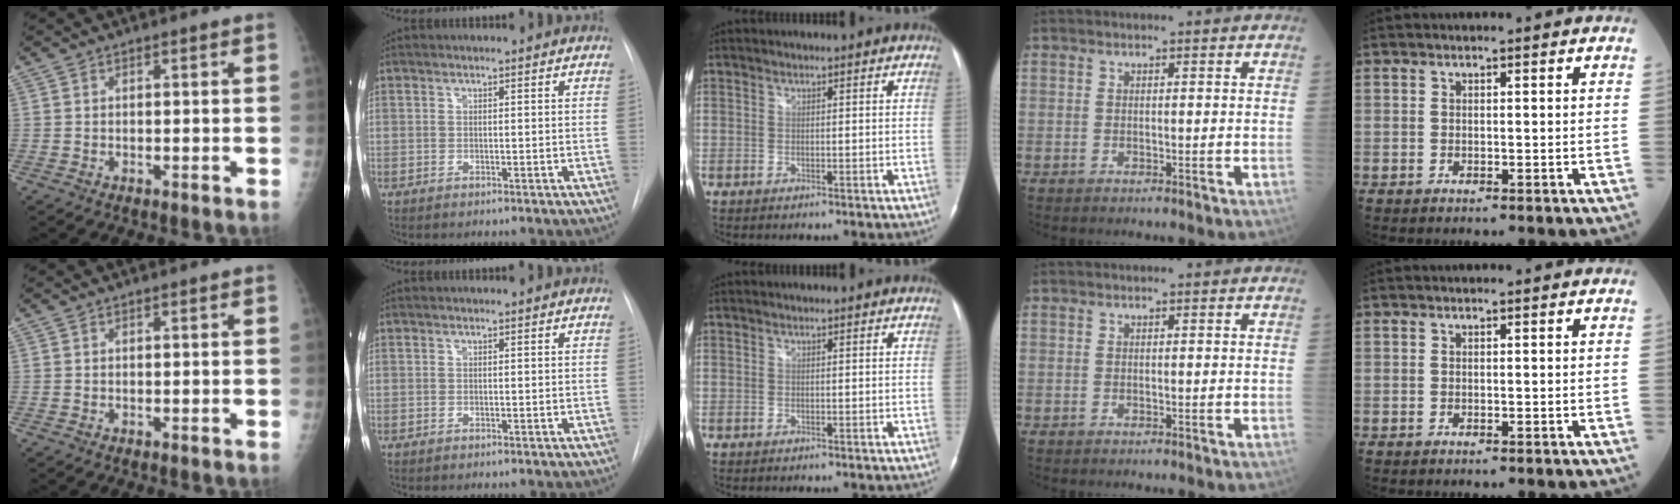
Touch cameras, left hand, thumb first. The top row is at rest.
{}